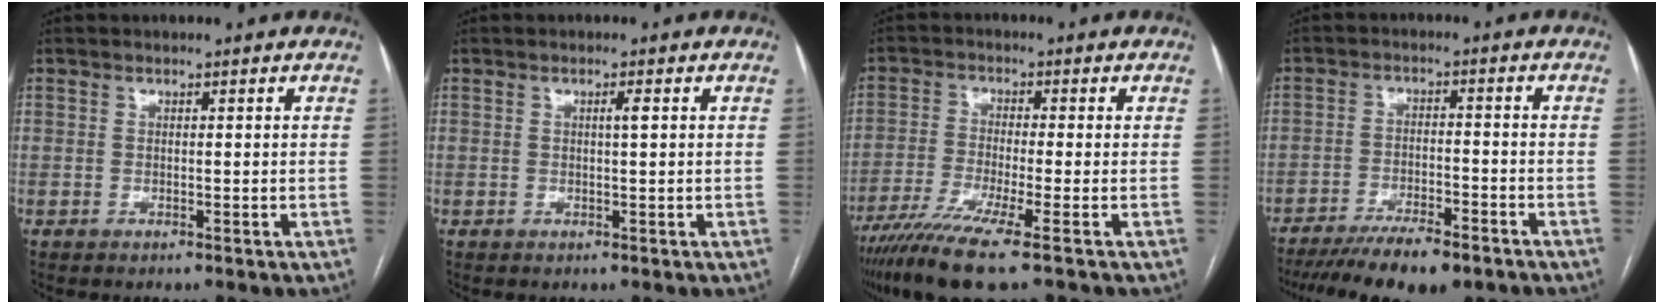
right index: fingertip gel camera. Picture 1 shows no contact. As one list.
[{"total": 1.1, "force": [0.3, -0.3, 1.0], "torque": [-0.018, 0.001, 0.004]}, {"total": 9.8, "force": [-6.6, -0.8, 7.2], "torque": [-0.131, -0.027, -0.115]}, {"total": 12.8, "force": [-10.1, 2.7, 7.5], "torque": [-0.118, -0.020, -0.158]}]